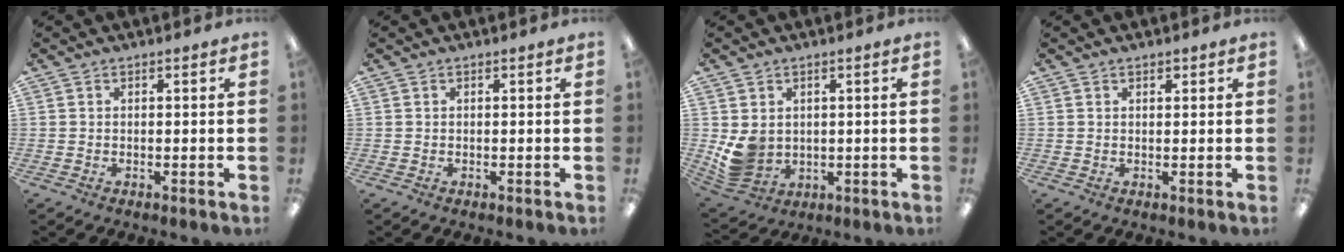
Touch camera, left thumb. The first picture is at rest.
{"total": 0.0}
{"total": 6.7, "force": [1.5, 5.7, 3.2], "torque": [-0.078, -0.002, 0.032]}
{"total": 0.7, "force": [0.6, 0.3, 0.2], "torque": [0.003, -0.003, 0.009]}